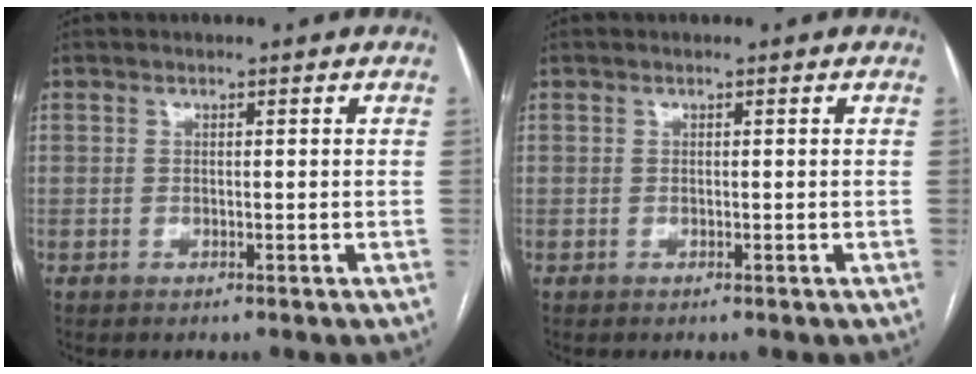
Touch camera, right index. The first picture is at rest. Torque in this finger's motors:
{"motor_torque": [0.00, 0.00, 0.00, 0.01]}